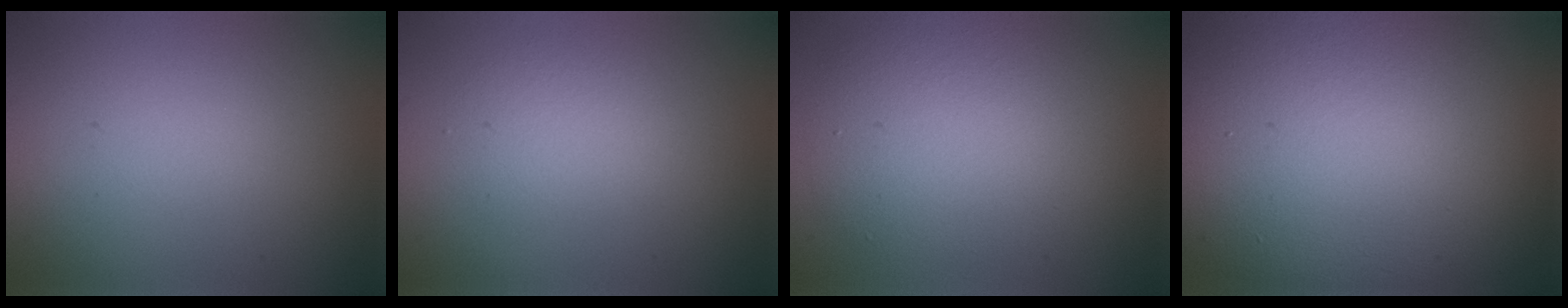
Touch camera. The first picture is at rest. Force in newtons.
{"total": 2.0, "press": 2.0, "slide": 0.1}
{"total": 6.0, "press": 6.0, "slide": 0.3}
{"total": 16.1, "press": 16.1, "slide": 1.2}